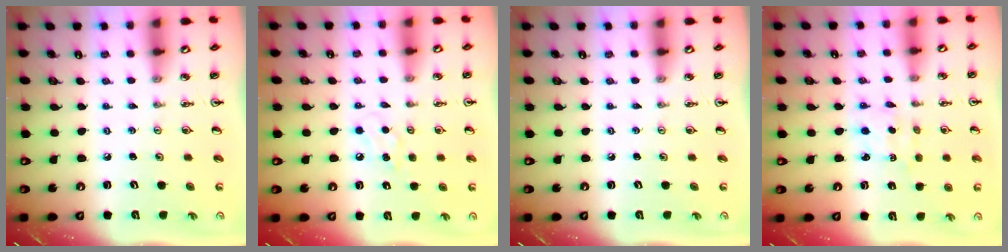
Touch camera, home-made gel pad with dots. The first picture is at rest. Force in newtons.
{"total": 6.4, "press": 6.3, "slide": 0.8}
{"total": 0.0}
{"total": 2.3, "press": 2.3, "slide": 0.5}